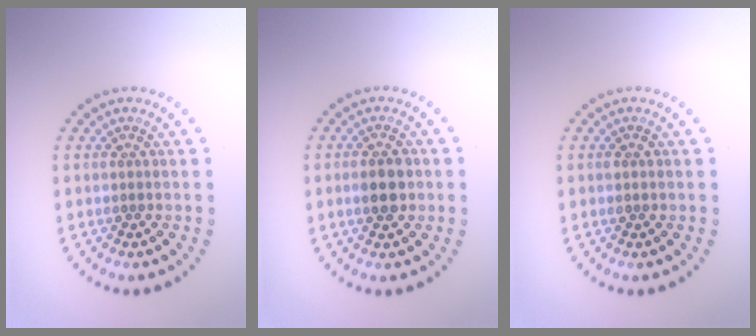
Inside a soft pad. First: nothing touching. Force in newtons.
{"total": 2.7, "press": 2.7, "slide": 0.2}
{"total": 0.9, "press": 0.8, "slide": 0.2}